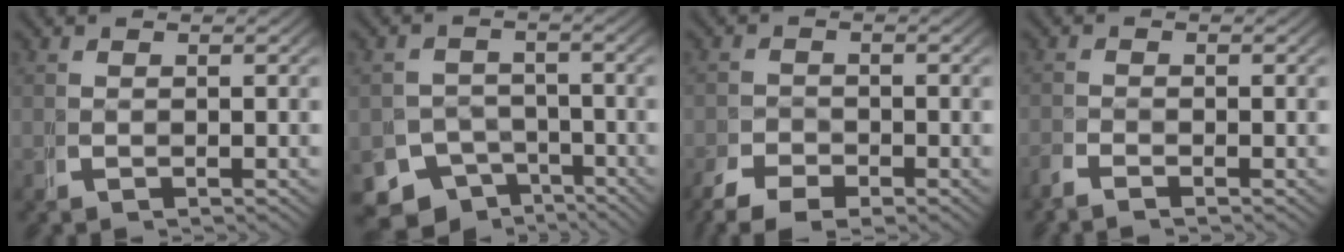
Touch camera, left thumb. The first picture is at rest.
{"total": 10.1, "force": [-6.6, 7.0, 3.2], "torque": [-0.050, -0.052, -0.100]}
{"total": 3.3, "force": [-2.5, 1.5, 1.6], "torque": [-0.018, -0.017, -0.043]}
{"total": 1.3, "force": [-1.2, 0.3, 0.5], "torque": [-0.006, -0.004, -0.030]}